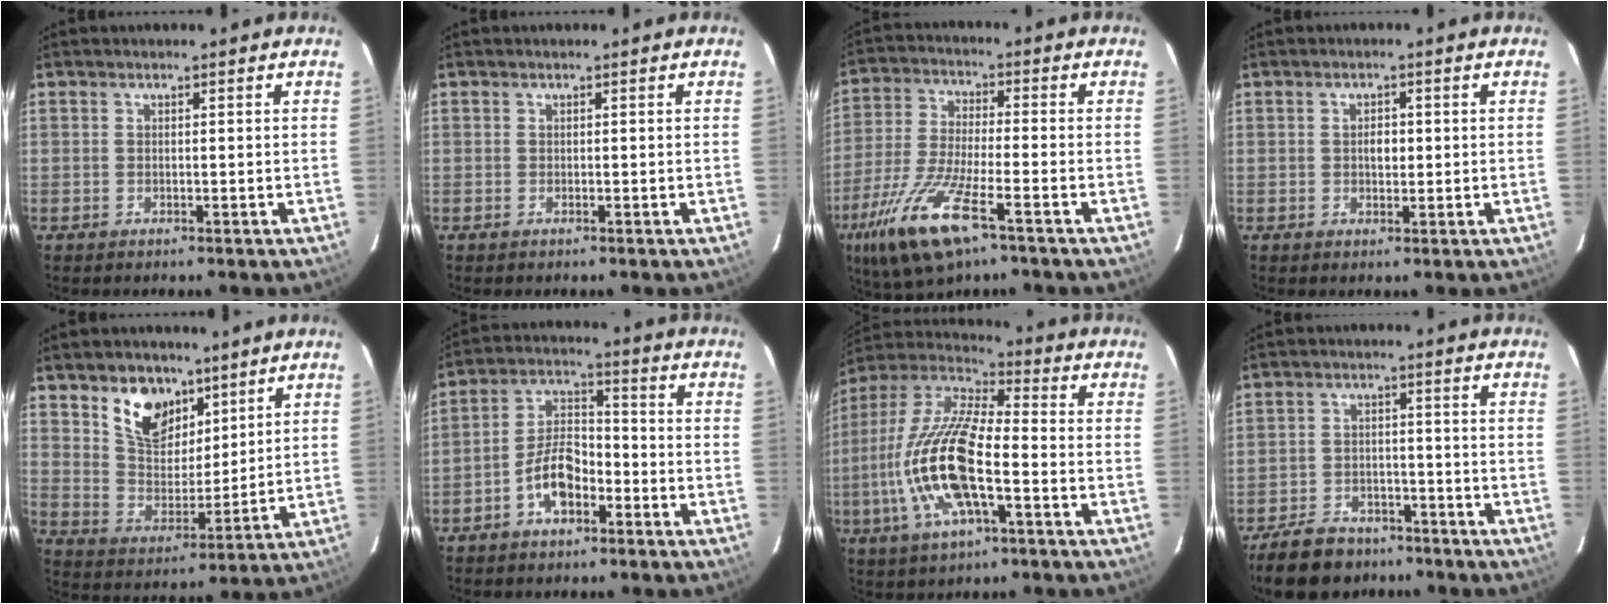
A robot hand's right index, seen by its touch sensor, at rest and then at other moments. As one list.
[{"total": 0.0}, {"total": 15.7, "force": [-8.6, 4.3, 12.4], "torque": [-0.267, -0.037, -0.168]}, {"total": 2.2, "force": [0.0, 1.6, 1.6], "torque": [-0.024, 0.006, 0.000]}, {"total": 11.4, "force": [7.1, 7.0, 5.6], "torque": [-0.103, 0.007, 0.137]}, {"total": 8.5, "force": [-4.3, 4.3, 5.9], "torque": [-0.118, 0.023, -0.075]}, {"total": 18.5, "force": [-5.0, 5.8, 16.8], "torque": [-0.347, -0.008, -0.105]}, {"total": 11.9, "force": [-9.2, 6.5, 4.0], "torque": [-0.111, 0.010, -0.136]}]